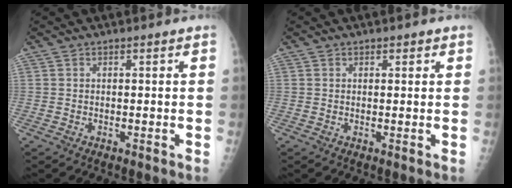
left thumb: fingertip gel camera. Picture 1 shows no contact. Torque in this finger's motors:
{"motor_torque": [-0.08, -0.08, -0.10, -0.12, 0.02]}